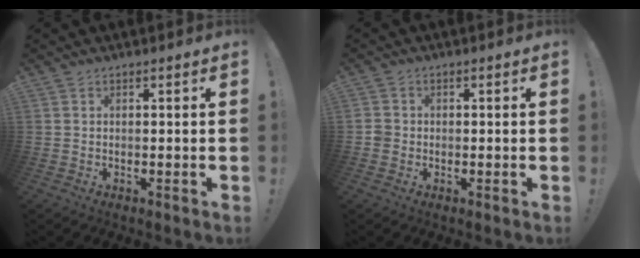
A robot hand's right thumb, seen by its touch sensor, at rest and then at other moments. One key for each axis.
{"total": 2.5, "fx": -0.9, "fy": 2.1, "fz": 0.8, "tx": -0.012, "ty": 0.009, "tz": -0.015}